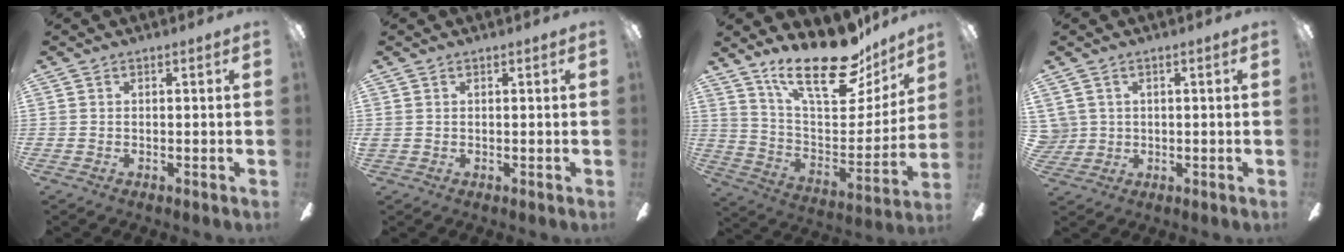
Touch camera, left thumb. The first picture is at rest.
{"total": 0.7, "force": [0.4, 0.6, 0.2], "torque": [-0.005, 0.004, 0.007]}
{"total": 24.2, "force": [17.7, 8.7, 14.1], "torque": [-0.215, -0.116, 0.303]}
{"total": 3.3, "force": [1.1, 3.1, 0.2], "torque": [-0.015, 0.008, 0.022]}